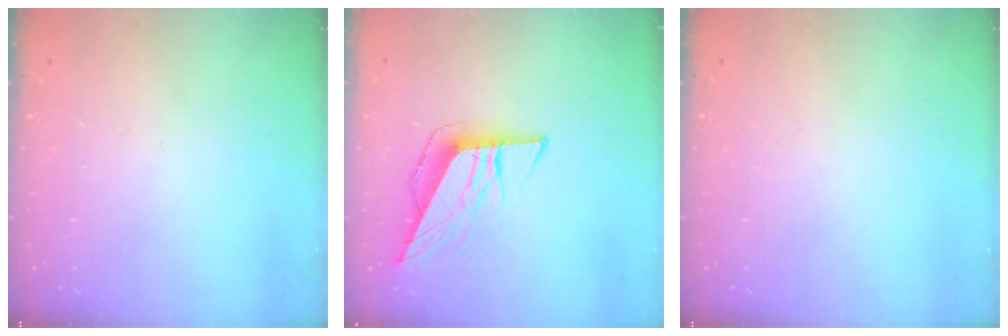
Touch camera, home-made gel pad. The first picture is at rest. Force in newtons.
{"total": 9.3, "press": 9.2, "slide": 1.6}
{"total": 0.0}